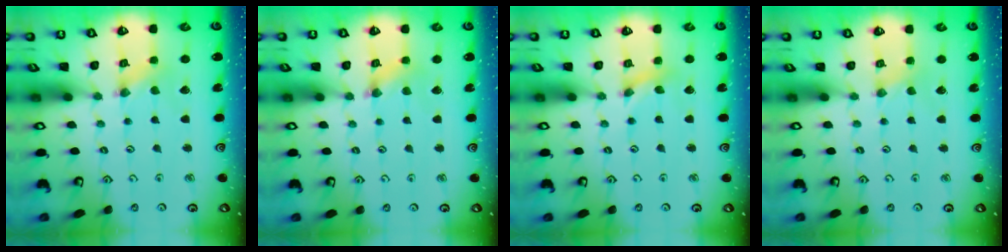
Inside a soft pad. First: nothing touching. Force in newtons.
{"total": 2.0, "press": 2.0, "slide": 0.4}
{"total": 1.1, "press": 1.1, "slide": 0.2}
{"total": 0.0}